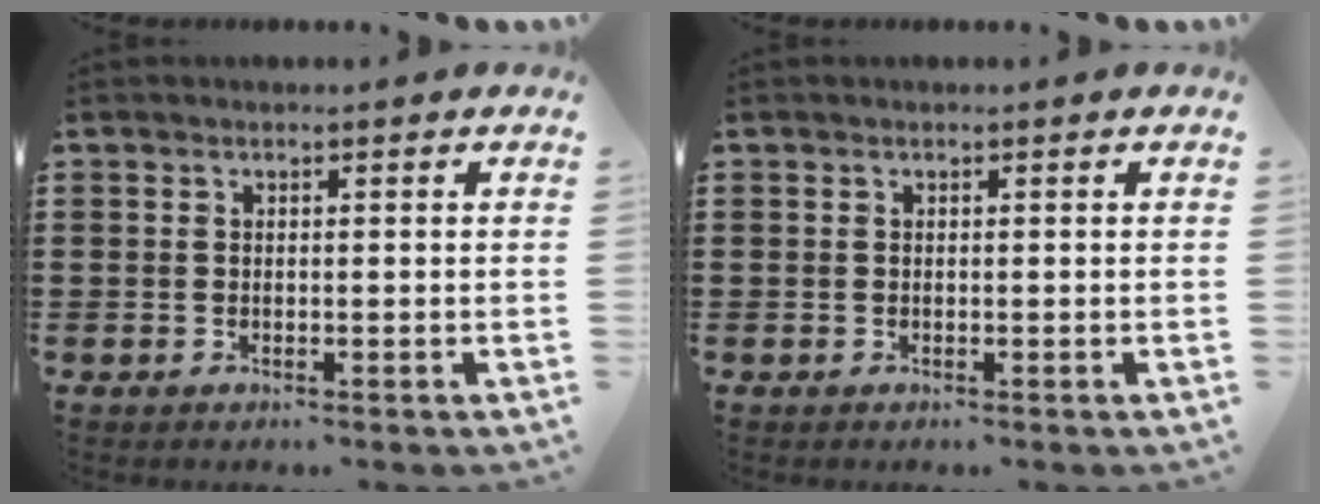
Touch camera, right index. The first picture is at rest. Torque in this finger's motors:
{"motor_torque": [-0.05, 0.31, 0.02, 0.00]}